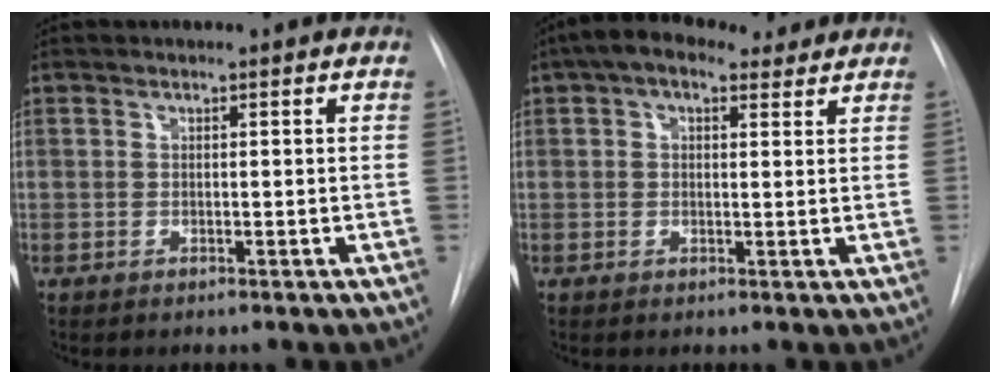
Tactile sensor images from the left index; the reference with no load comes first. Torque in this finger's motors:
{"motor_torque": [0.39, -0.51, 0.03, 0.03]}